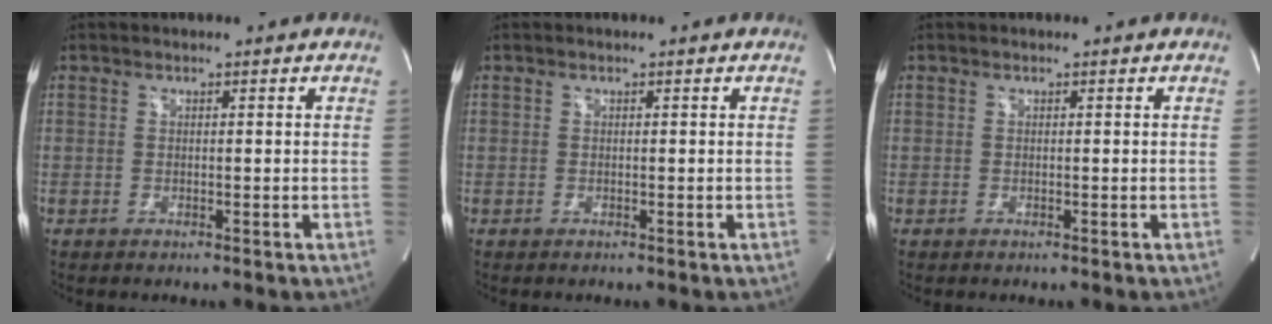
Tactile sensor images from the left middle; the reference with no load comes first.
{"total": 0.0}
{"total": 0.0}